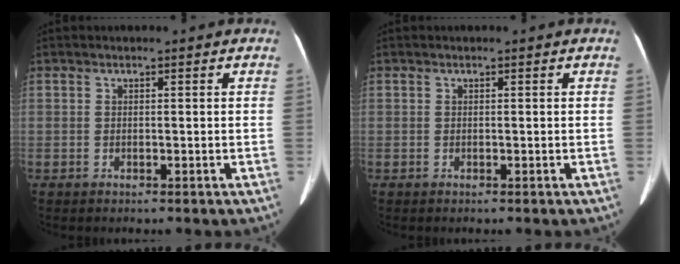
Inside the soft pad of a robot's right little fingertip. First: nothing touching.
{"total": 0.0}